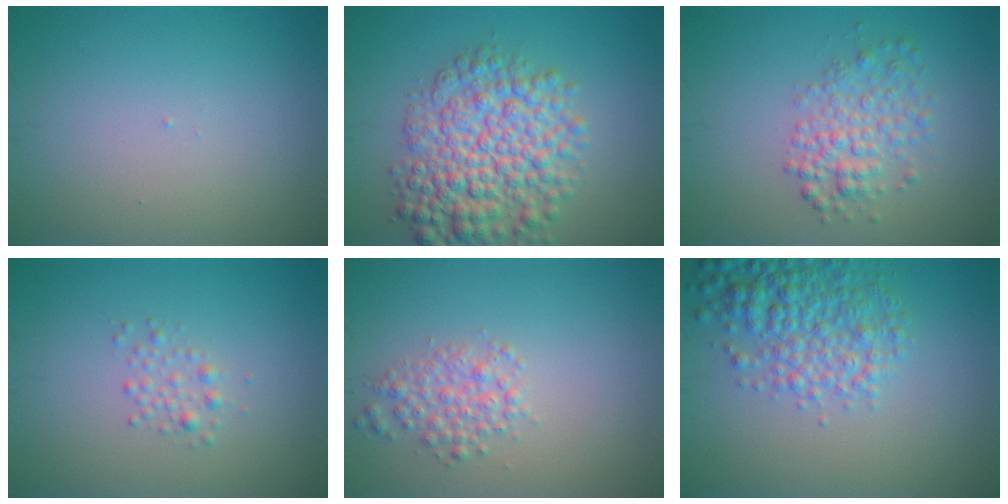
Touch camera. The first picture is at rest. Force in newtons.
{"total": 8.1, "press": 8.1, "slide": 0.2}
{"total": 3.4, "press": 3.4, "slide": 0.1}
{"total": 1.3, "press": 1.3, "slide": 0.0}
{"total": 2.4, "press": 2.4, "slide": 0.1}
{"total": 5.3, "press": 5.3, "slide": 0.1}